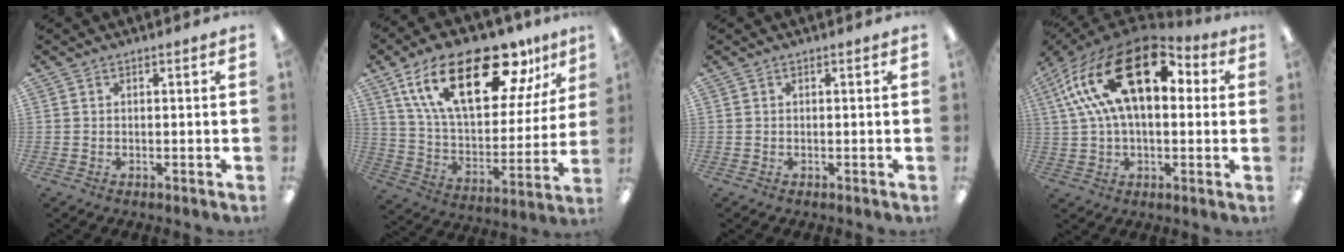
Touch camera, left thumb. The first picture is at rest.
{"total": 26.2, "force": [15.0, 11.5, 18.1], "torque": [-0.308, -0.060, 0.257]}
{"total": 0.0}
{"total": 23.5, "force": [8.7, 12.6, 17.9], "torque": [-0.340, -0.032, 0.142]}